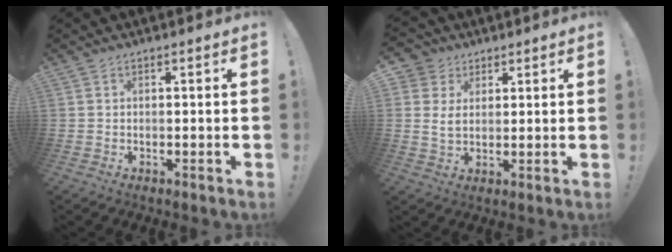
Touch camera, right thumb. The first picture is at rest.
{"total": 6.4, "force": [2.1, 5.3, 2.9], "torque": [-0.066, -0.001, 0.041]}